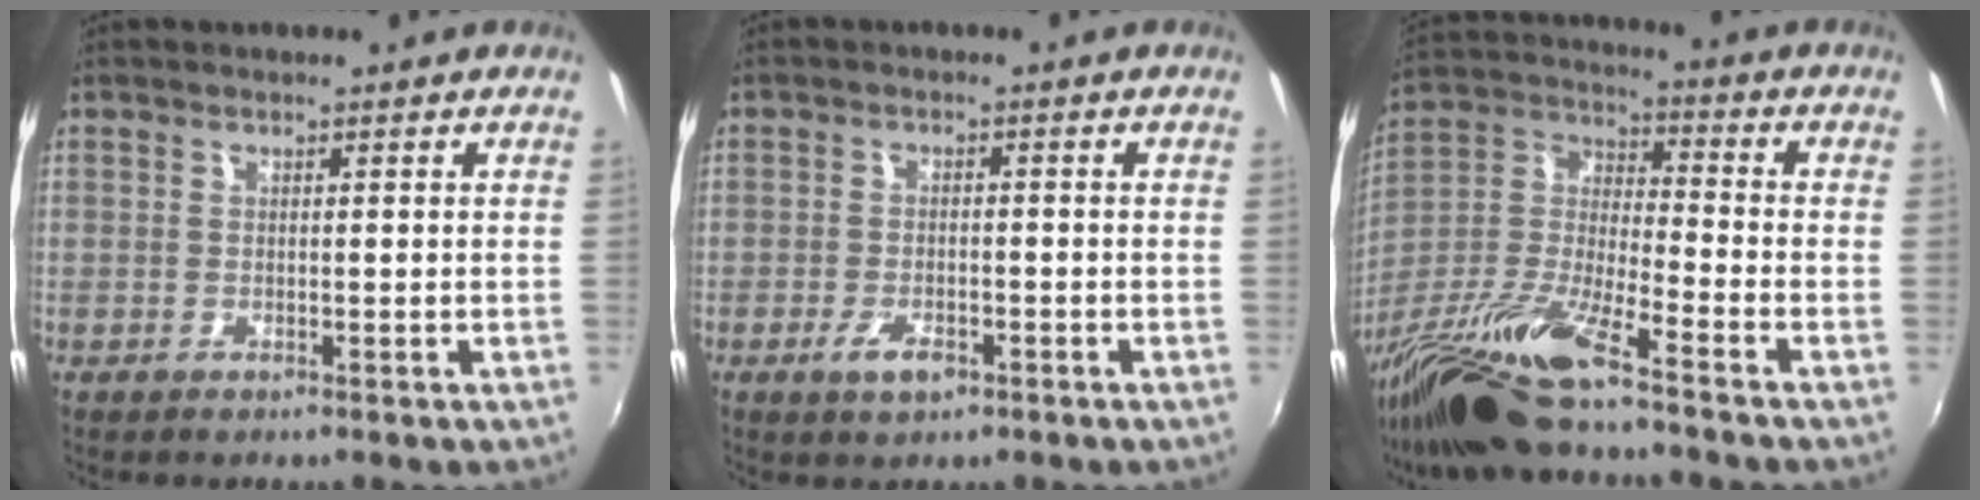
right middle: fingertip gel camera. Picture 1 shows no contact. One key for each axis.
{"total": 4.0, "fx": -2.2, "fy": 1.9, "fz": 2.7, "tx": -0.061, "ty": -0.007, "tz": -0.041}
{"total": 15.0, "fx": -11.7, "fy": 0.4, "fz": 9.4, "tx": -0.196, "ty": -0.020, "tz": -0.235}